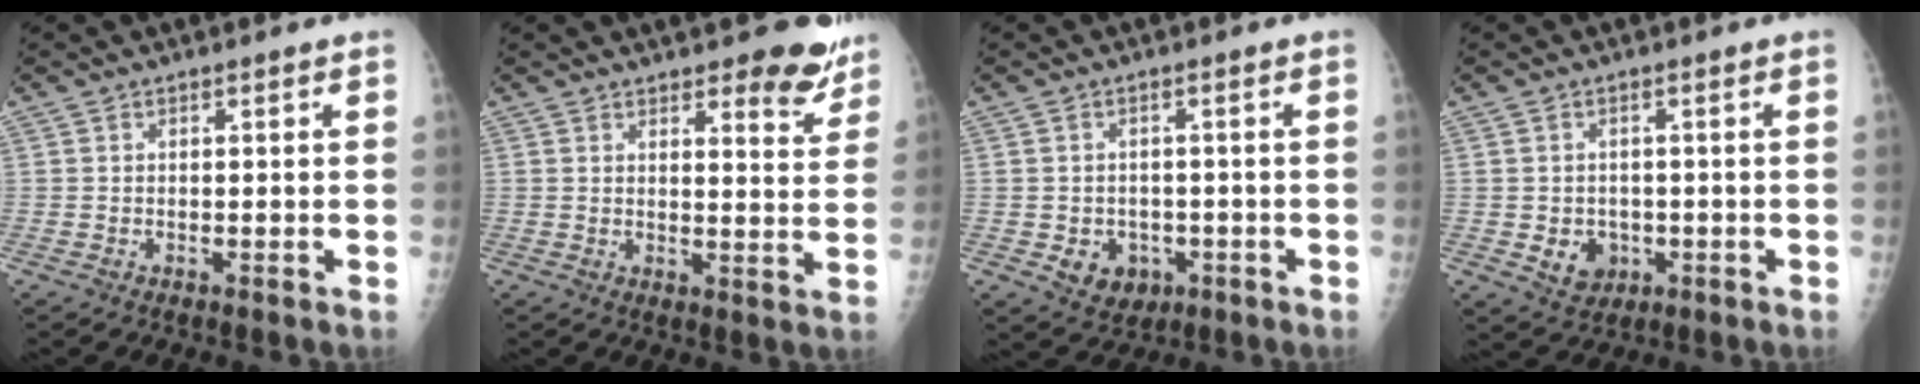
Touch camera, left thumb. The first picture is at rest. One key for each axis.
{"total": 7.3, "fx": 5.6, "fy": 2.6, "fz": 3.9, "tx": -0.017, "ty": -0.038, "tz": 0.067}
{"total": 5.4, "fx": -1.5, "fy": 4.6, "fz": 2.5, "tx": -0.015, "ty": 0.005, "tz": -0.009}
{"total": 4.7, "fx": -0.9, "fy": 4.1, "fz": 2.2, "tx": -0.014, "ty": 0.001, "tz": 0.000}